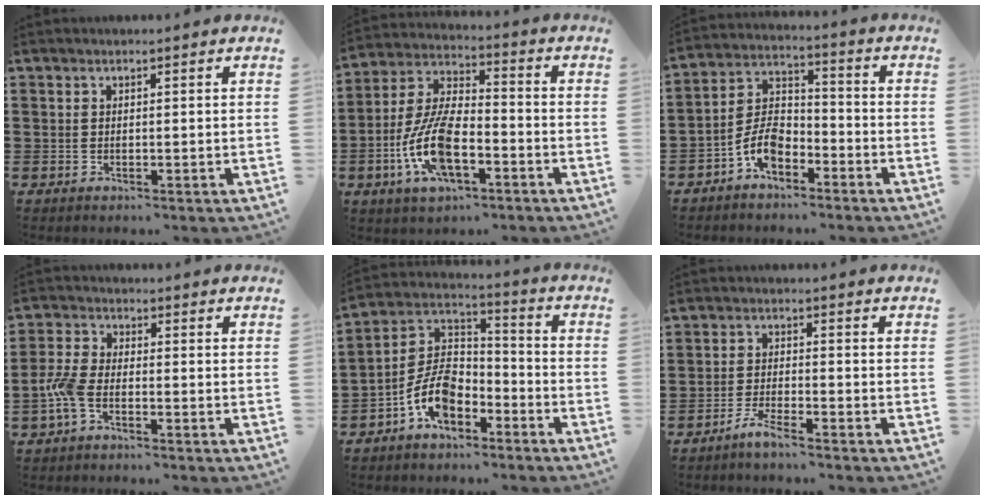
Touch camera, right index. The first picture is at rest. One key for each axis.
{"total": 10.9, "fx": -4.0, "fy": 4.9, "fz": 8.9, "tx": -0.216, "ty": -0.004, "tz": -0.080}
{"total": 6.8, "fx": -3.7, "fy": 3.9, "fz": 4.2, "tx": -0.099, "ty": 0.013, "tz": -0.075}
{"total": 4.4, "fx": -1.9, "fy": 1.9, "fz": 3.4, "tx": -0.094, "ty": -0.004, "tz": -0.044}
{"total": 8.7, "fx": -4.5, "fy": 5.1, "fz": 5.4, "tx": -0.137, "ty": 0.000, "tz": -0.092}
{"total": 2.9, "fx": -2.7, "fy": -0.4, "fz": 1.1, "tx": -0.028, "ty": 0.000, "tz": -0.053}